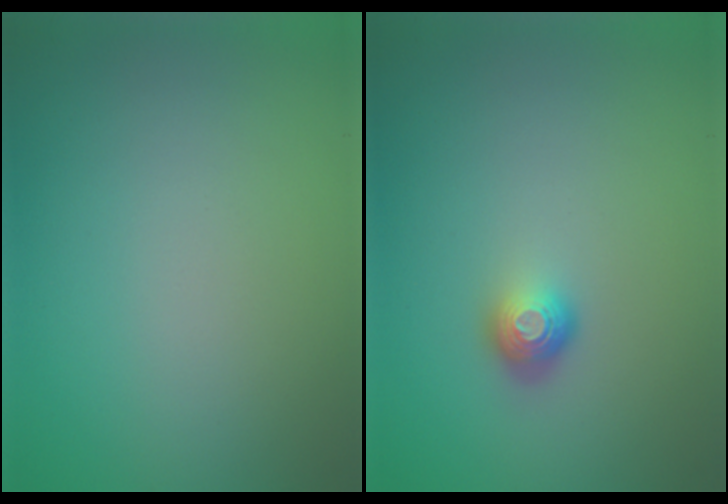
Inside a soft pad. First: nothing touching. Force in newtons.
{"total": 1.8, "press": 1.2, "slide": 1.2}